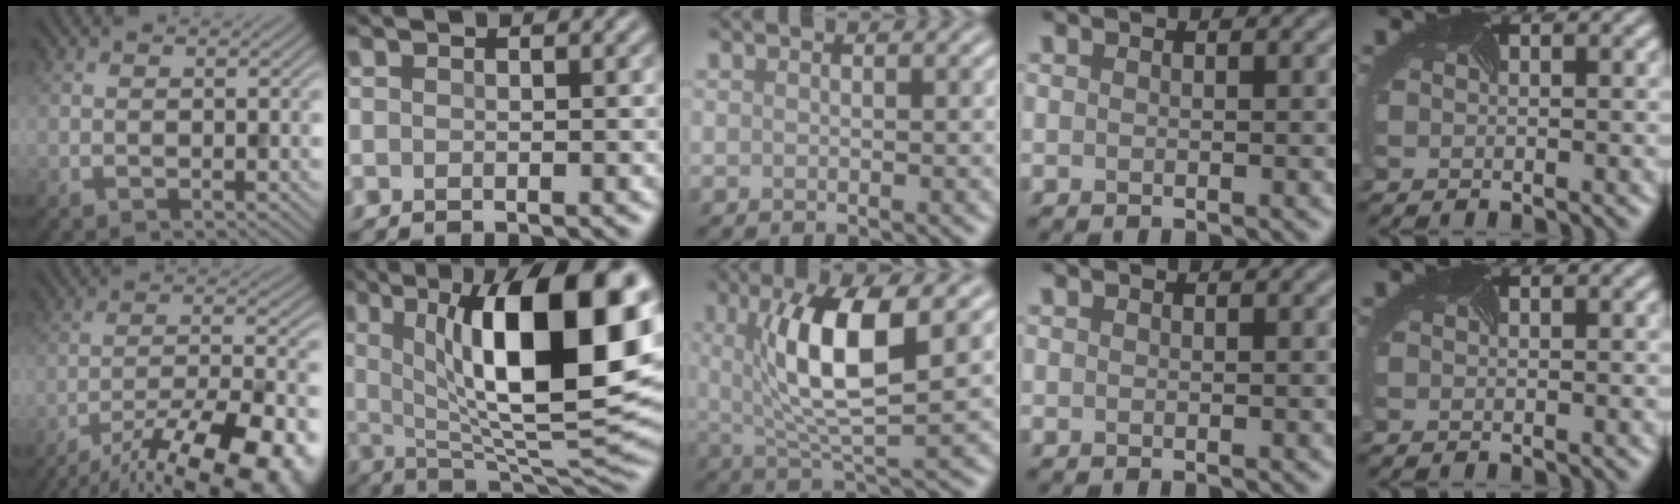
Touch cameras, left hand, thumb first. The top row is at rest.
{"thumb": {"total": 18.7, "force": [-14.3, 4.8, 11.1], "torque": [-0.145, -0.017, -0.204]}, "index": {"total": 17.6, "force": [4.3, 6.5, 15.8], "torque": [-0.226, 0.003, 0.065]}, "middle": {"total": 8.4, "force": [1.9, 2.3, 7.9], "torque": [-0.137, -0.009, 0.037]}}